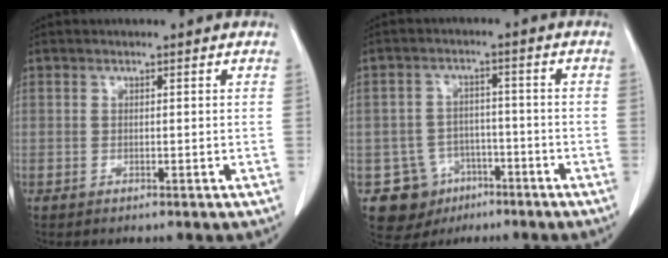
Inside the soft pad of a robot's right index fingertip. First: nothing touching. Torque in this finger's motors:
{"motor_torque": [-0.39, 0.00, -0.97, -0.17]}